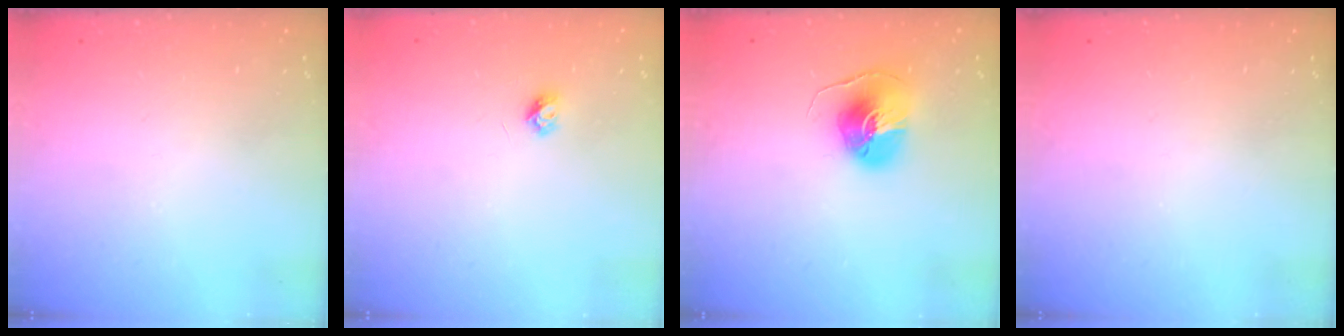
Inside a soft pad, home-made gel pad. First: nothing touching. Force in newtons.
{"total": 3.7, "press": 3.7, "slide": 0.5}
{"total": 9.6, "press": 9.6, "slide": 0.8}
{"total": 0.0}